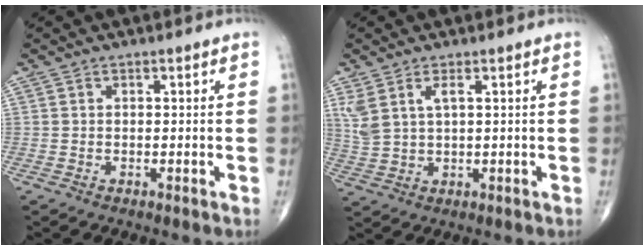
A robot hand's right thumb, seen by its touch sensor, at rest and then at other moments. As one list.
[{"total": 5.2, "force": [2.3, 2.0, 4.2], "torque": [-0.108, -0.005, 0.055]}]